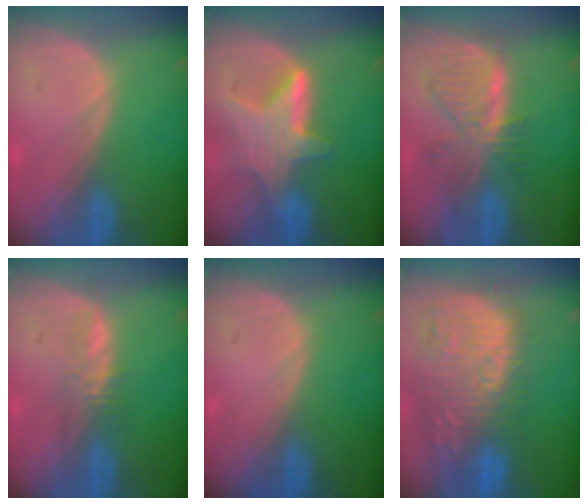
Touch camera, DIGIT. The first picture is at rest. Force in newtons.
{"total": 6.8, "press": 6.6, "slide": 1.5}
{"total": 7.4, "press": 6.7, "slide": 3.0}
{"total": 2.4, "press": 2.4, "slide": 0.2}
{"total": 0.0}
{"total": 12.9, "press": 11.7, "slide": 5.4}